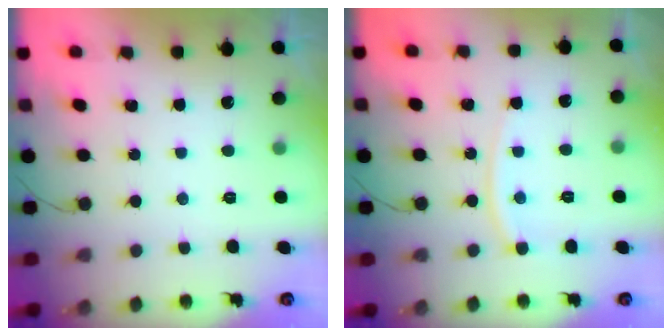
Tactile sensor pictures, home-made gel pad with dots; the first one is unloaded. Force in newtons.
{"total": 8.4, "press": 8.3, "slide": 1.0}